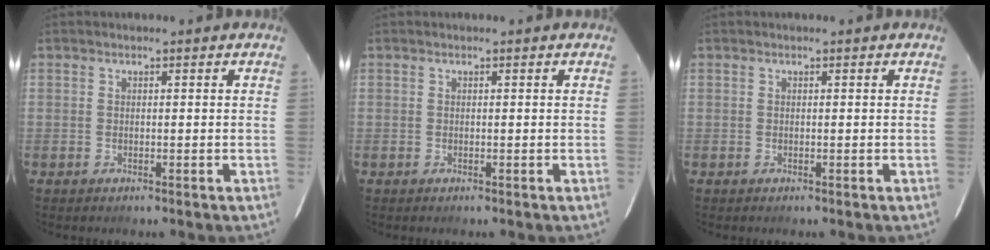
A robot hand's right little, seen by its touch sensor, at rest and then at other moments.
{"total": 0.0}
{"total": 0.0}